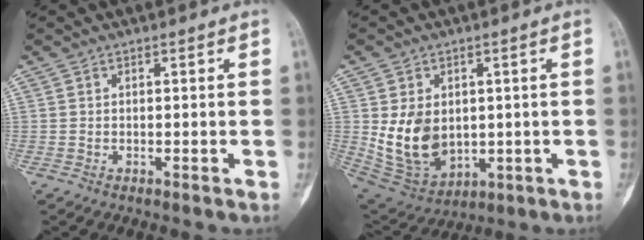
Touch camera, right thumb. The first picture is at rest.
{"total": 12.1, "force": [0.6, 8.9, 8.1], "torque": [-0.116, -0.012, 0.038]}